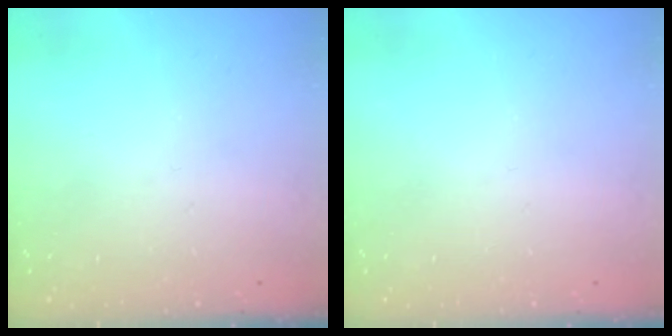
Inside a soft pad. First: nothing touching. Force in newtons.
{"total": 0.0}